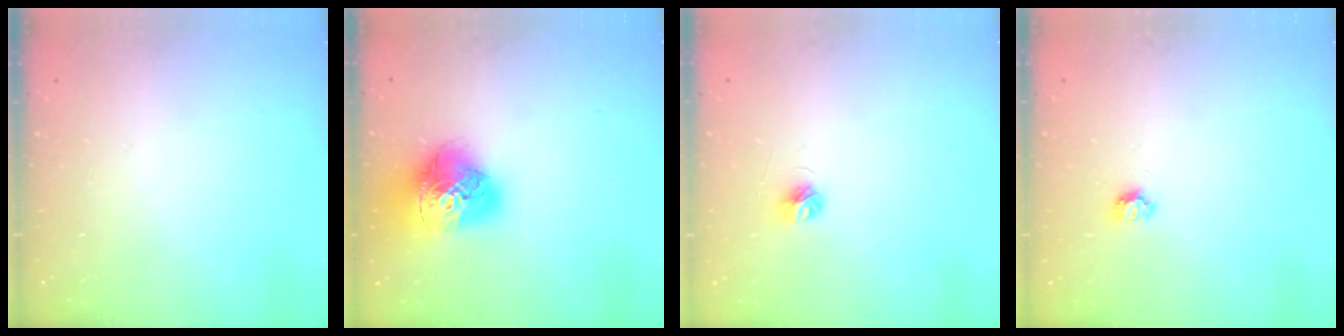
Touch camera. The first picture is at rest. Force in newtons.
{"total": 17.5, "press": 17.4, "slide": 2.0}
{"total": 4.5, "press": 4.5, "slide": 0.4}
{"total": 5.3, "press": 5.2, "slide": 0.4}